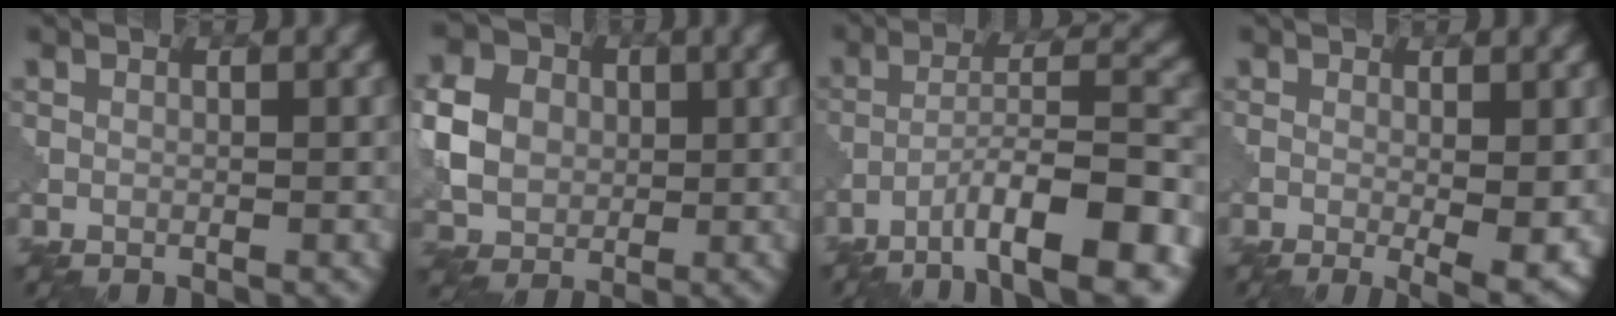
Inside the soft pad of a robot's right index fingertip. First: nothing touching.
{"total": 5.0, "force": [0.3, 4.5, 2.1], "torque": [-0.065, 0.007, 0.007]}
{"total": 9.4, "force": [-6.1, 1.5, 7.0], "torque": [-0.110, 0.020, -0.095]}
{"total": 4.9, "force": [-1.1, 1.2, 4.6], "torque": [-0.073, -0.017, -0.008]}